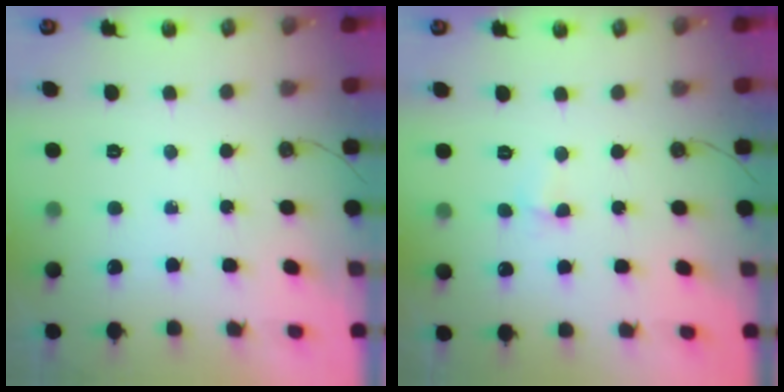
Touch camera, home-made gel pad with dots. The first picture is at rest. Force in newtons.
{"total": 2.3, "press": 2.2, "slide": 0.5}